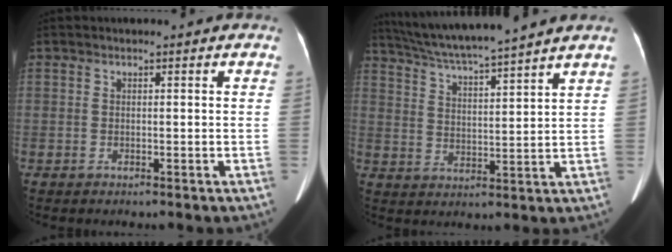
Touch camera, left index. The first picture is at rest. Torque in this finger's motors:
{"motor_torque": [0.29, -1.85, 0.53, 0.13]}